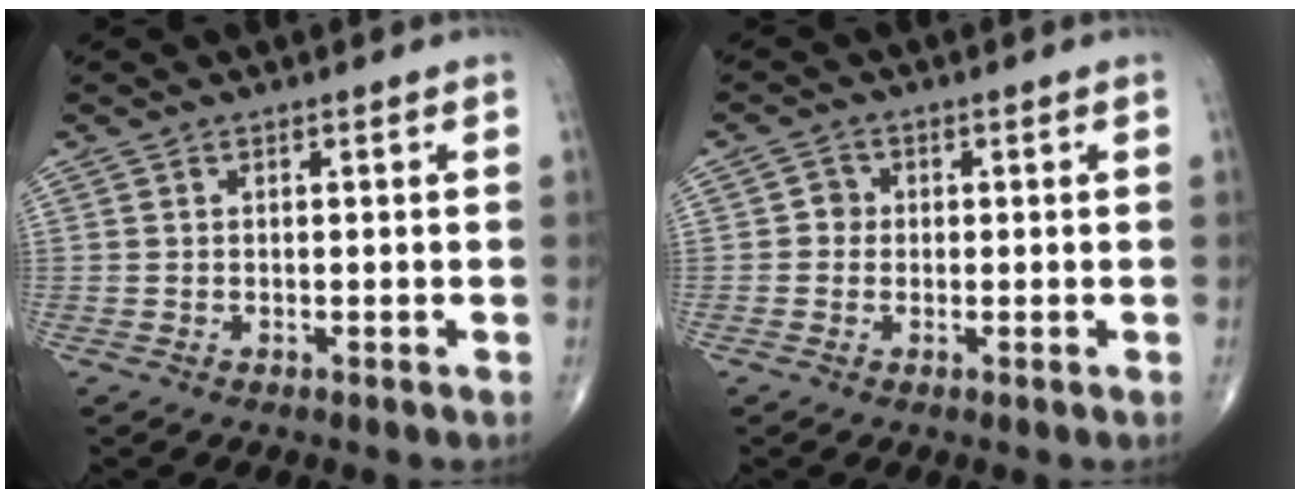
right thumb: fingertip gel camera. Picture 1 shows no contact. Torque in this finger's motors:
{"motor_torque": [-0.55, -0.09, 0.01, 0.00, 0.02]}